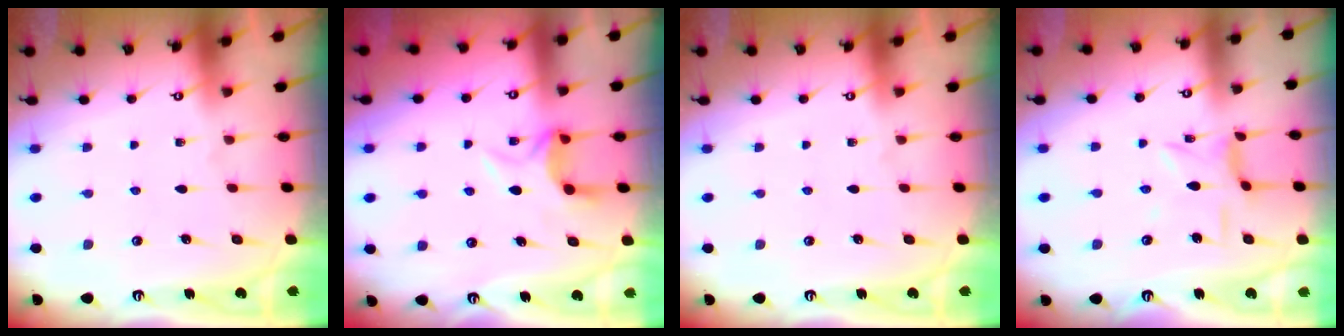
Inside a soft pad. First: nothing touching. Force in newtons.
{"total": 5.7, "press": 5.6, "slide": 1.1}
{"total": 0.0}
{"total": 2.4, "press": 2.4, "slide": 0.4}